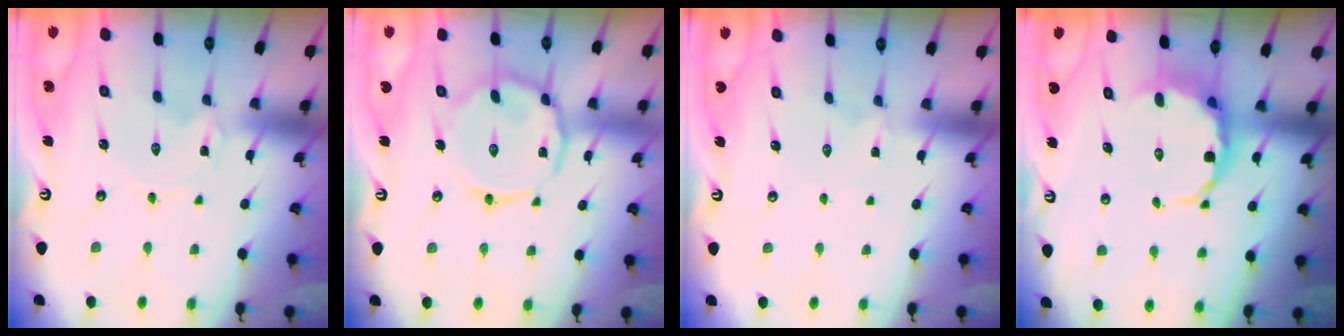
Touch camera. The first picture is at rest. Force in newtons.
{"total": 13.3, "press": 13.2, "slide": 1.1}
{"total": 1.2, "press": 1.2, "slide": 0.4}
{"total": 8.1, "press": 7.7, "slide": 2.5}